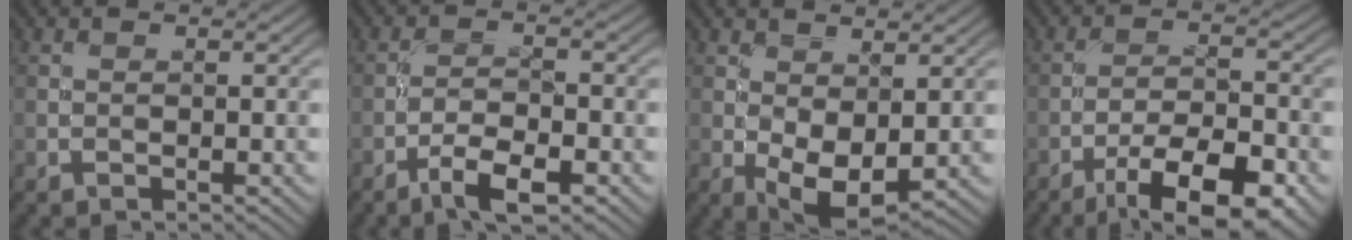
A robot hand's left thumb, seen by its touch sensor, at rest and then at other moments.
{"total": 5.2, "force": [-3.3, 1.5, 3.7], "torque": [-0.068, 0.004, -0.064]}
{"total": 5.4, "force": [-0.1, 3.0, 4.5], "torque": [-0.095, -0.007, 0.002]}
{"total": 12.0, "force": [-7.5, 4.1, 8.4], "torque": [-0.139, -0.012, -0.117]}